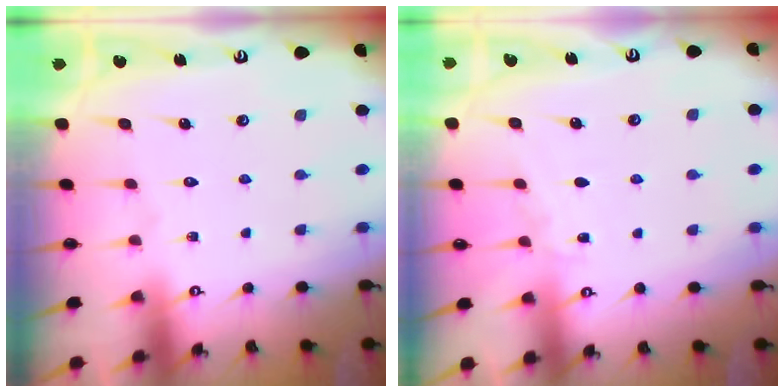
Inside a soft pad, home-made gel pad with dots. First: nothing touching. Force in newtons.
{"total": 4.2, "press": 4.1, "slide": 0.6}